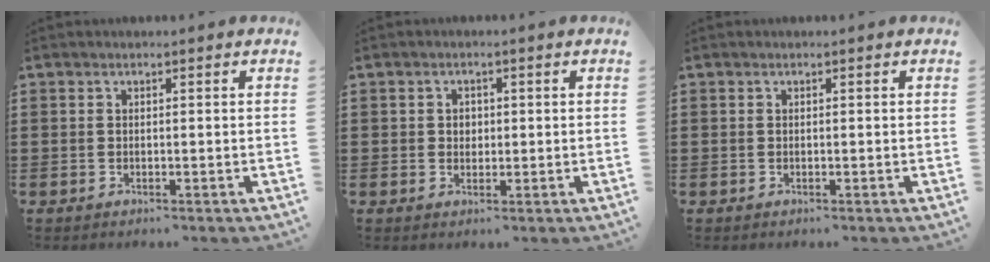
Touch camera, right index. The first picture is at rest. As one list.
[{"total": 1.6, "force": [0.2, 1.4, 0.7], "torque": [-0.017, 0.009, 0.002]}, {"total": 0.0}]